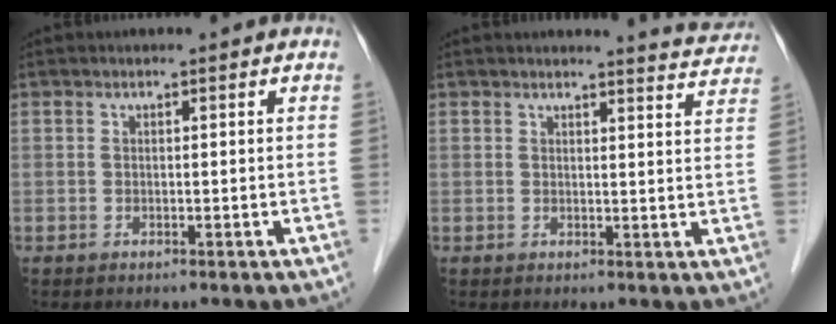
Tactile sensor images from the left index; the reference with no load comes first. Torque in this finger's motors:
{"motor_torque": [0.17, -0.40, 0.00, -0.03]}